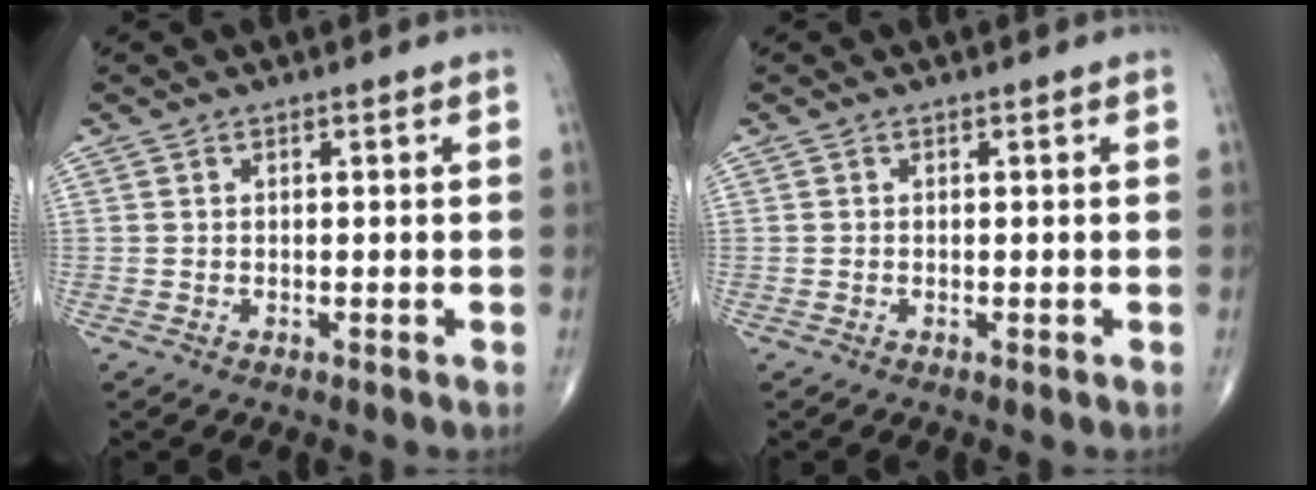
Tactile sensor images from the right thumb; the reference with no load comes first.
{"total": 0.0}